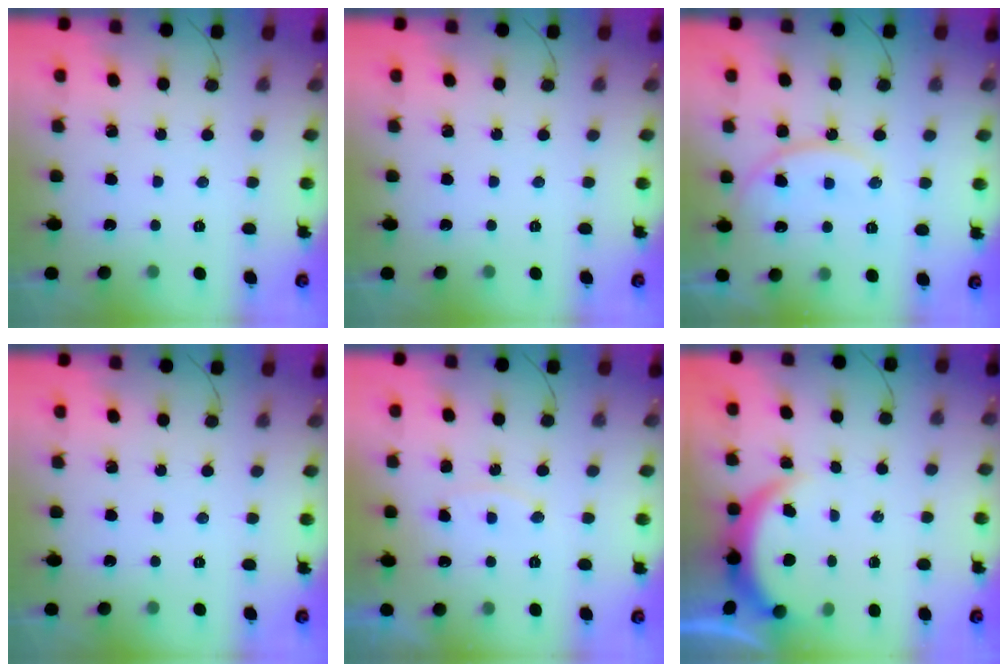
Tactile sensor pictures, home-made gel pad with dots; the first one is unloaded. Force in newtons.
{"total": 0.0}
{"total": 13.8, "press": 13.8, "slide": 1.3}
{"total": 0.0}
{"total": 7.4, "press": 7.4, "slide": 0.5}
{"total": 3.7, "press": 3.7, "slide": 0.5}